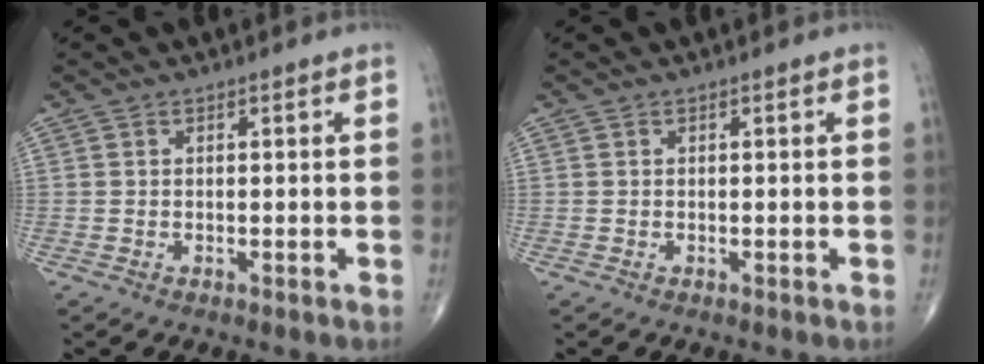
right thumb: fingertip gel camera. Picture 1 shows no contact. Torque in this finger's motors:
{"motor_torque": [0.02, -0.15, 0.10, 0.06, -0.02]}